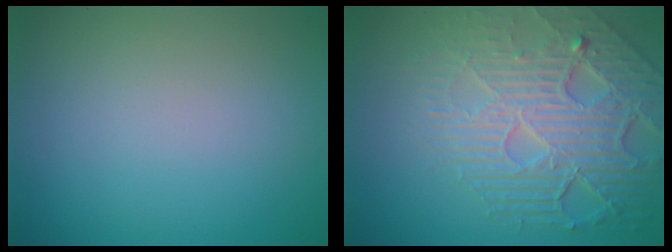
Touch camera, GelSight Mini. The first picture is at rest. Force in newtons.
{"total": 8.2, "press": 5.7, "slide": 5.9}